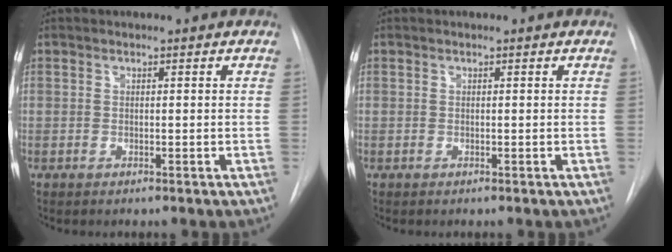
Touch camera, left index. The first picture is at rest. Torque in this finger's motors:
{"motor_torque": [-0.03, 0.03, 0.00, 0.00]}